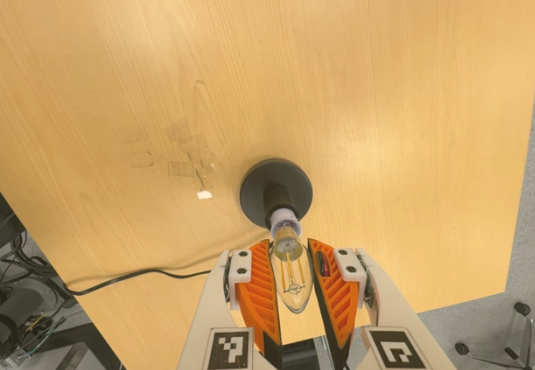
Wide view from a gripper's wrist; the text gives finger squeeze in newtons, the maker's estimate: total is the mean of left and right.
{"total": 12.9, "left": 13.2, "right": 12.6}